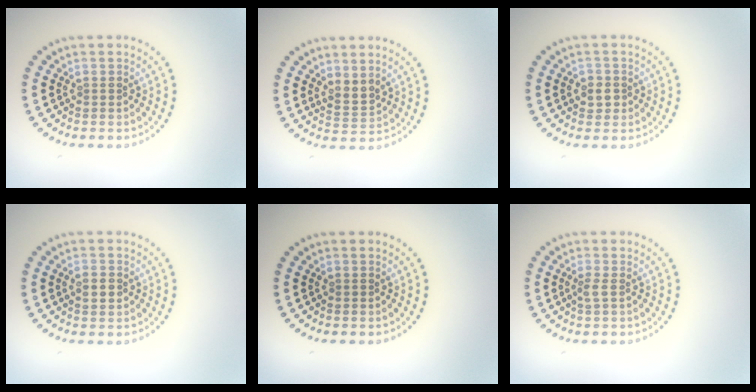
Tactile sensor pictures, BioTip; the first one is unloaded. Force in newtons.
{"total": 2.0, "press": 1.4, "slide": 1.3}
{"total": 1.5, "press": 1.4, "slide": 0.5}
{"total": 1.4, "press": 1.4, "slide": 0.1}
{"total": 0.0}
{"total": 0.9, "press": 0.7, "slide": 0.6}